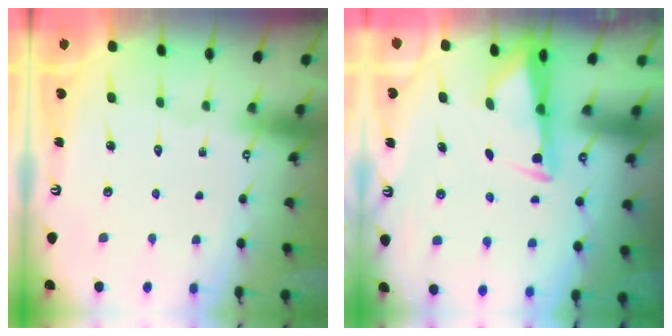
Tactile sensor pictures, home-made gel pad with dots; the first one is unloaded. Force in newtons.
{"total": 3.2, "press": 3.1, "slide": 0.9}